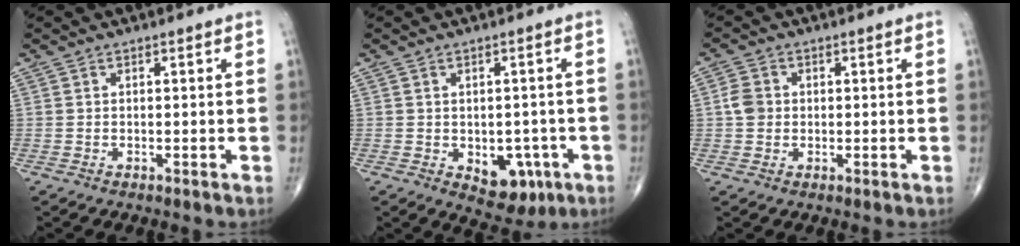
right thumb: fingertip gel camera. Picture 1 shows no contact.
{"total": 7.9, "force": [-2.6, 5.2, 5.4], "torque": [-0.031, 0.010, -0.022]}
{"total": 3.4, "force": [0.1, 2.9, 1.8], "torque": [-0.023, 0.006, -0.002]}